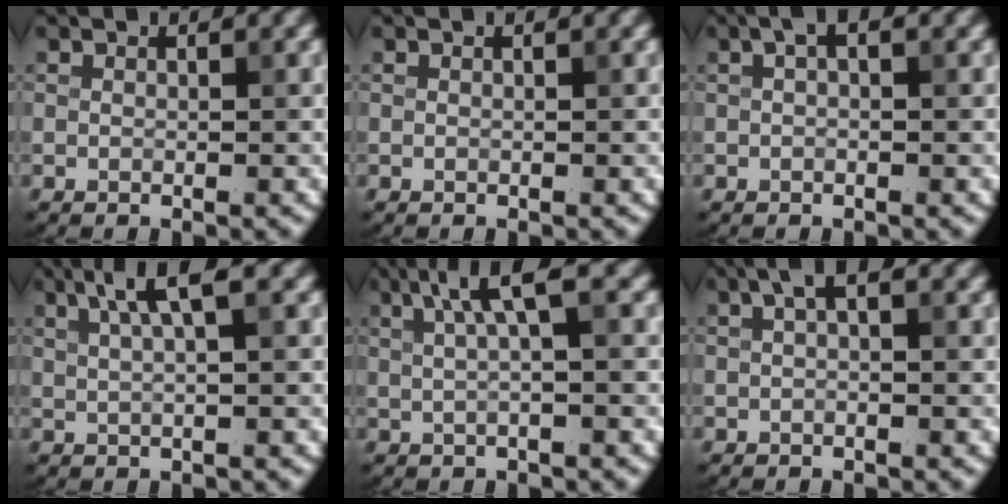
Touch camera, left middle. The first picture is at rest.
{"total": 0.0}
{"total": 1.4, "force": [0.4, 0.5, 1.2], "torque": [-0.022, 0.005, 0.005]}
{"total": 3.7, "force": [1.9, 0.8, 3.1], "torque": [-0.048, 0.005, 0.033]}
{"total": 4.2, "force": [1.6, 0.8, 3.8], "torque": [-0.061, 0.009, 0.026]}
{"total": 1.8, "force": [0.7, 0.6, 1.6], "torque": [-0.028, 0.007, 0.010]}